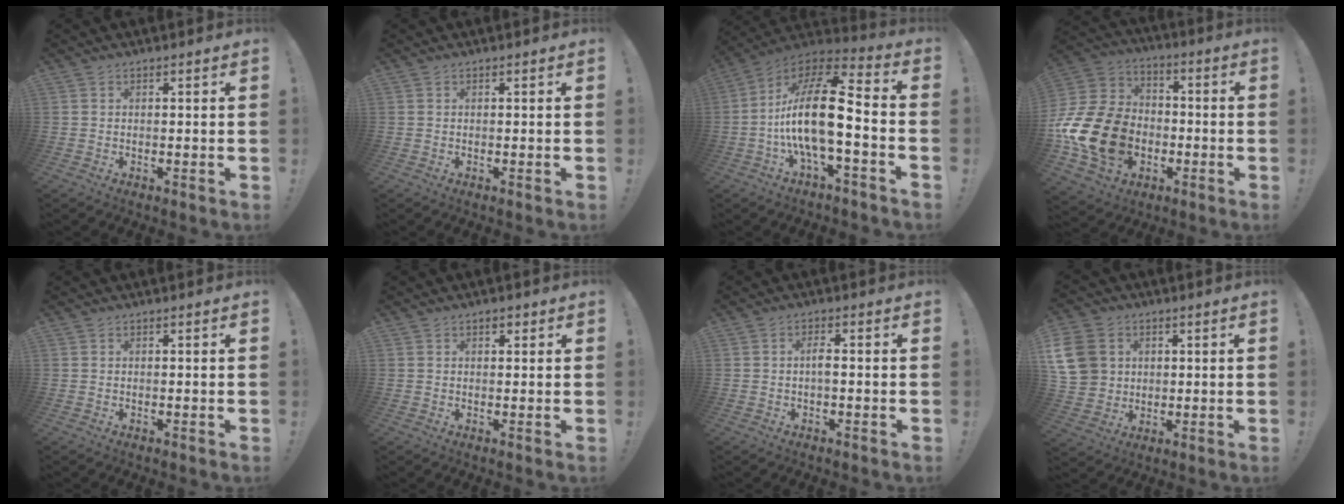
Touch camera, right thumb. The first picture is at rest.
{"total": 0.0}
{"total": 21.0, "force": [-3.3, 7.3, 19.4], "torque": [-0.378, 0.018, -0.060]}
{"total": 21.7, "force": [-5.9, 16.5, 12.8], "torque": [-0.253, 0.036, -0.084]}
{"total": 0.0}
{"total": 1.5, "force": [0.8, 0.9, 0.8], "torque": [-0.006, -0.001, 0.012]}
{"total": 2.5, "force": [-0.5, 0.5, 2.5], "torque": [-0.053, 0.006, -0.011]}
{"total": 12.5, "force": [2.9, 10.7, 5.8], "torque": [-0.110, -0.005, 0.062]}